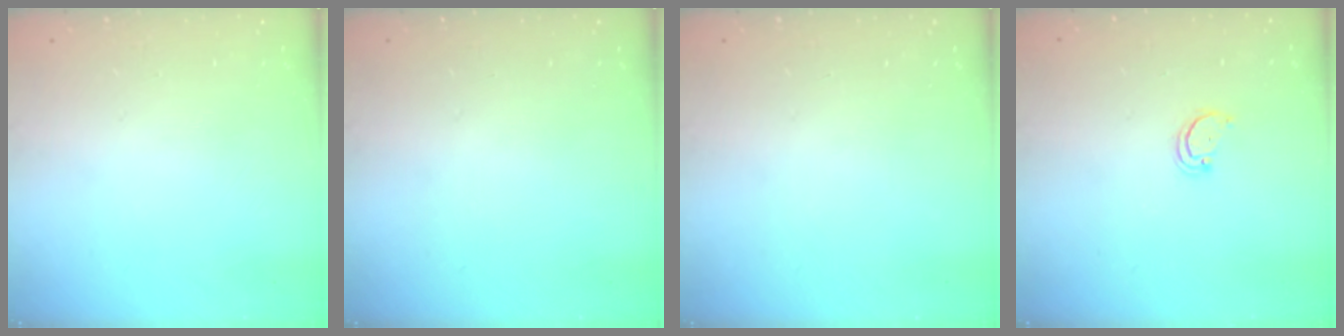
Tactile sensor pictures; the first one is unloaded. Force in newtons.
{"total": 0.0}
{"total": 0.0}
{"total": 2.1, "press": 2.1, "slide": 0.2}